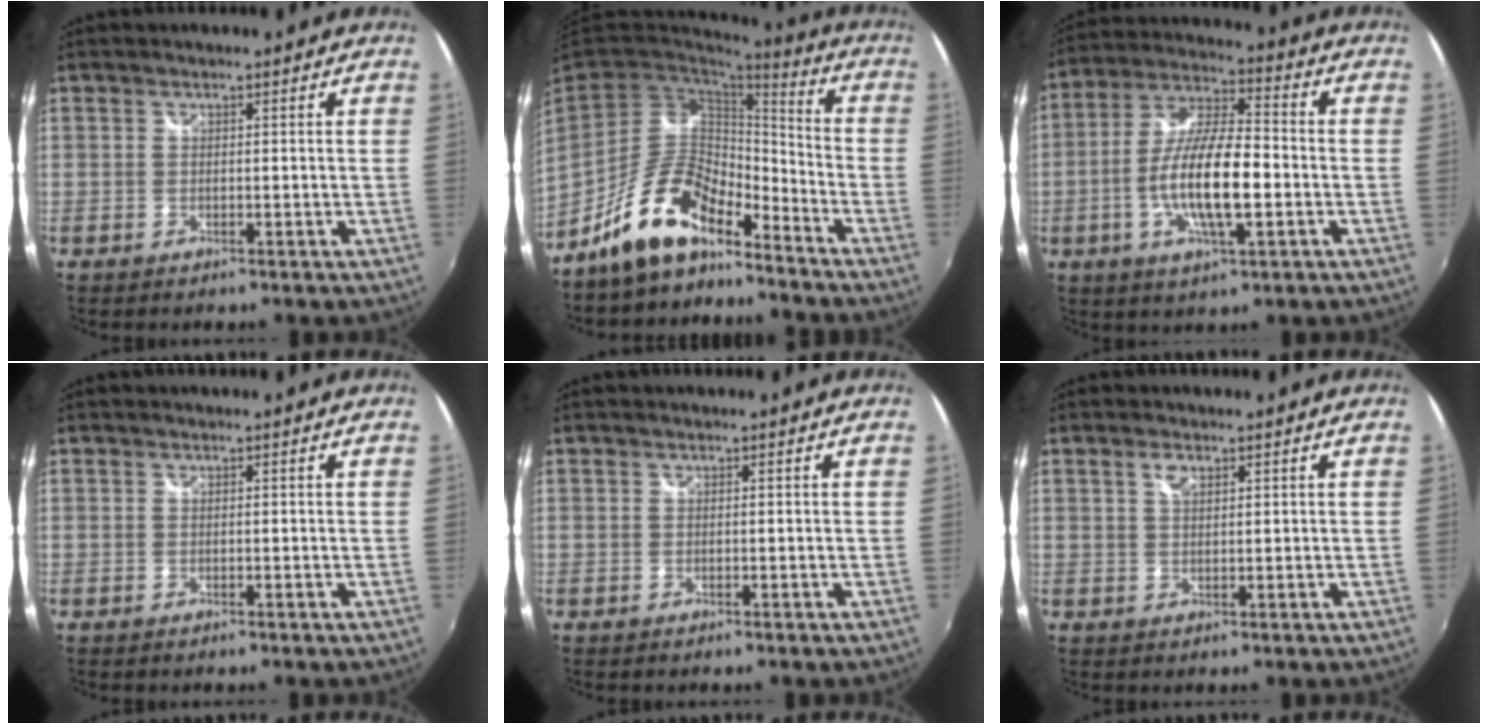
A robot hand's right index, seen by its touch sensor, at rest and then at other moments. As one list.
[{"total": 13.6, "force": [-10.5, 4.9, 7.1], "torque": [-0.151, 0.012, -0.193]}, {"total": 14.4, "force": [-3.4, 4.1, 13.4], "torque": [-0.267, -0.003, -0.064]}, {"total": 0.0}, {"total": 0.0}, {"total": 2.1, "force": [1.1, 1.0, 1.5], "torque": [-0.026, 0.003, 0.019]}]